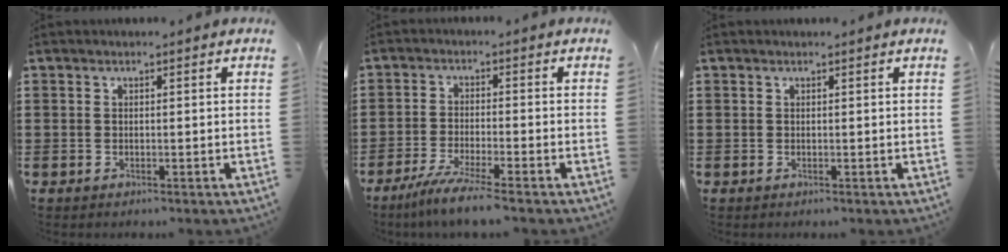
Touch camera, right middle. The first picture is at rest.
{"total": 4.8, "force": [-3.9, -0.4, 2.8], "torque": [-0.065, -0.020, -0.076]}
{"total": 0.0}